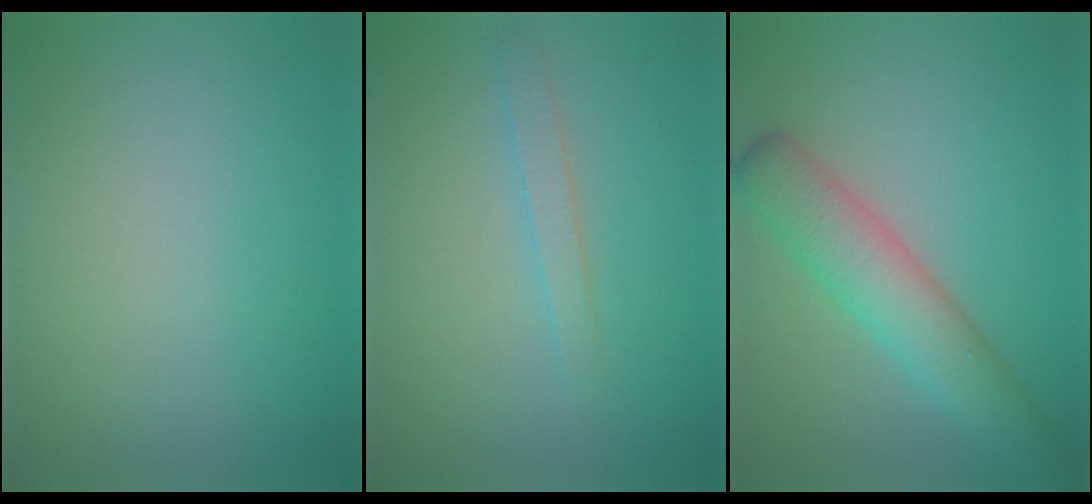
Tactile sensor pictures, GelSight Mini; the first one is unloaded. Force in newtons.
{"total": 1.5, "press": 1.5, "slide": 0.1}
{"total": 5.4, "press": 5.4, "slide": 0.4}